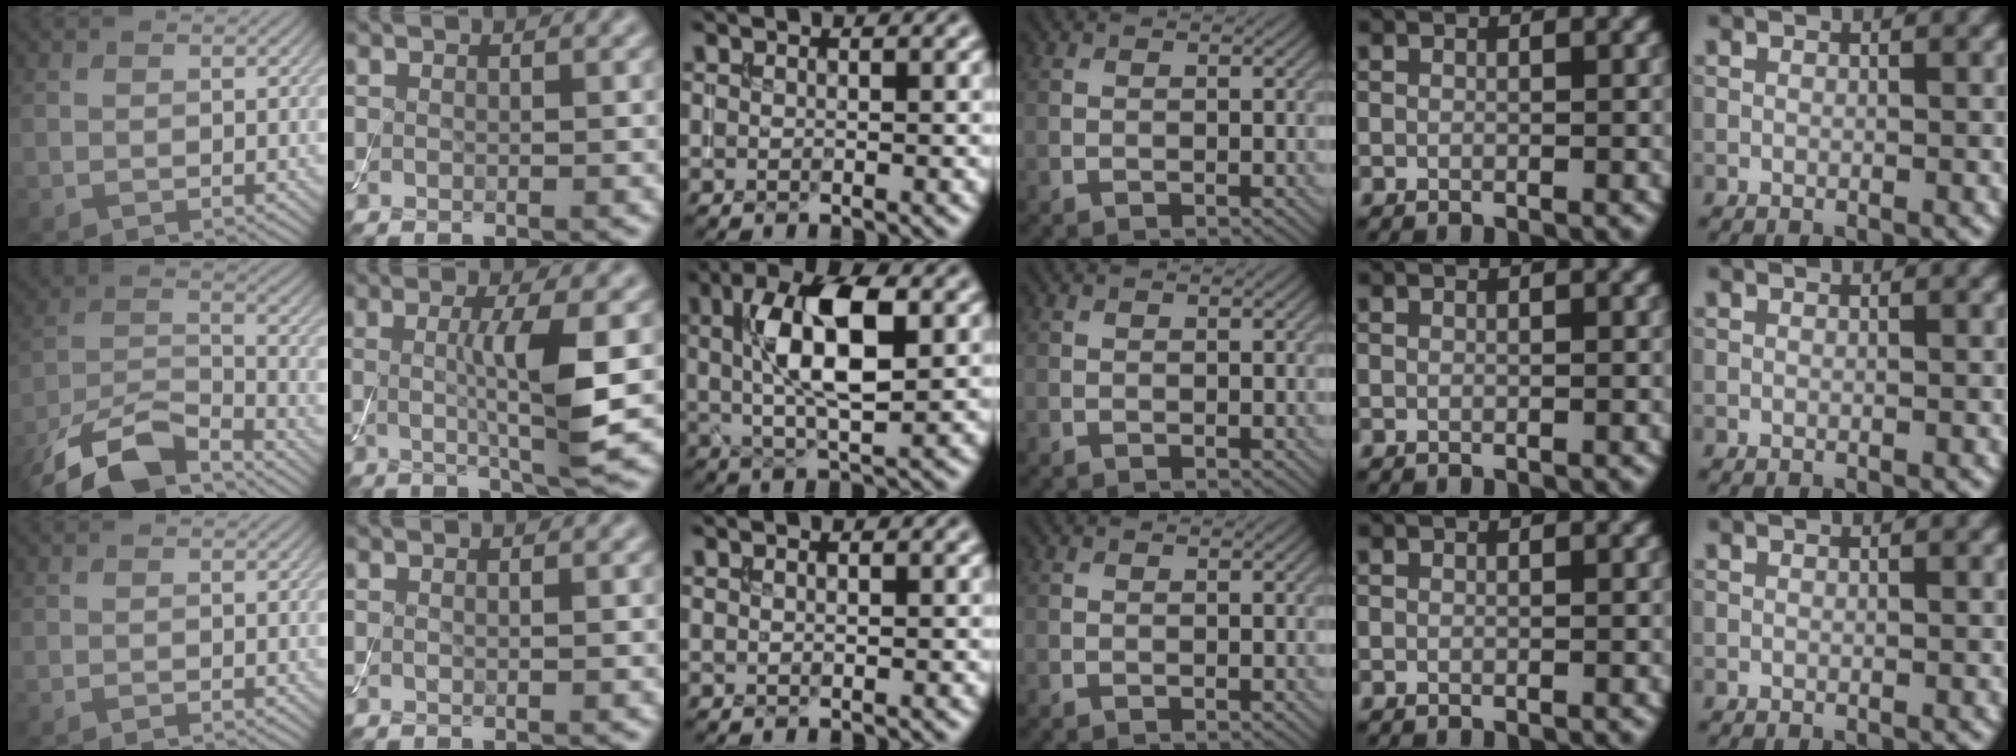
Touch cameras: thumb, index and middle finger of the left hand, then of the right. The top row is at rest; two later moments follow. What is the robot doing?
{"motion": "assemble", "object": "toy tower of hanoi"}